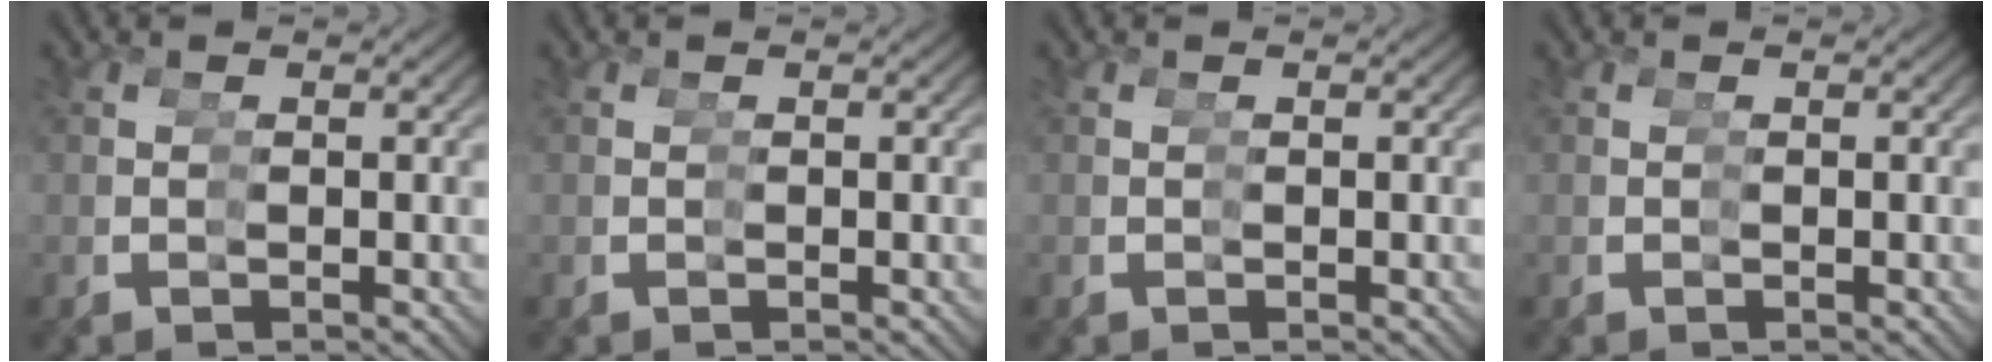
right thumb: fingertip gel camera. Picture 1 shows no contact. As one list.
[{"total": 0.0}, {"total": 0.0}, {"total": 0.0}]